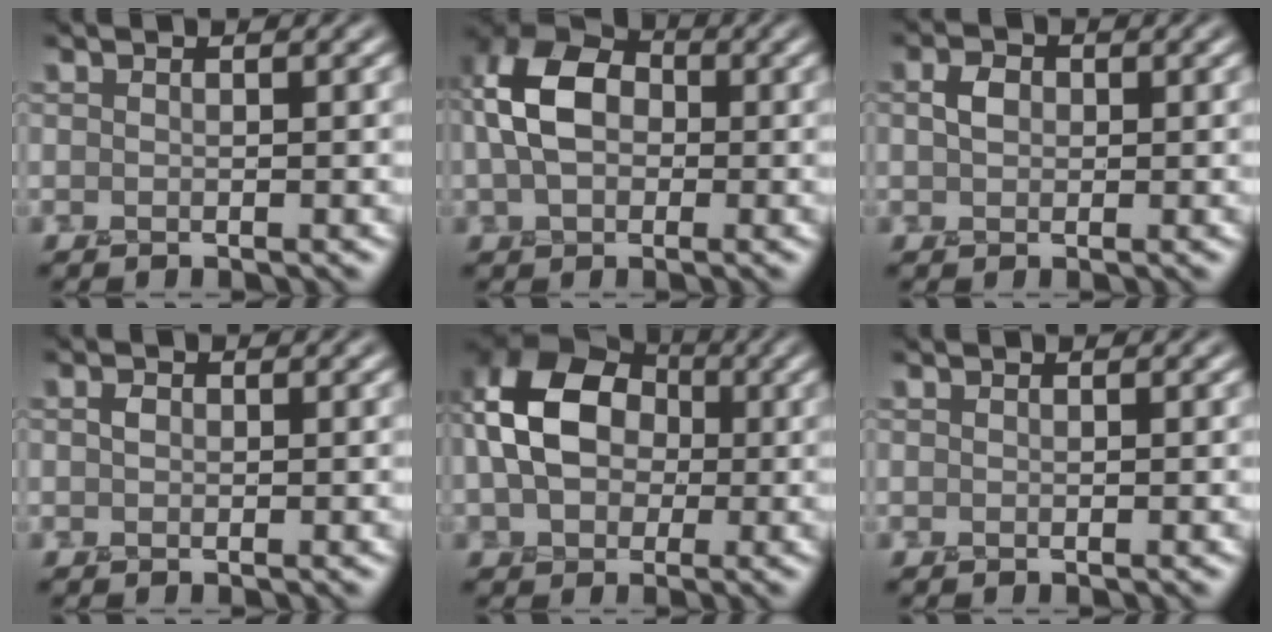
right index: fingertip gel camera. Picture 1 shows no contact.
{"total": 7.2, "force": [0.9, 5.0, 5.0], "torque": [-0.113, 0.025, 0.007]}
{"total": 1.8, "force": [0.5, 1.5, 0.9], "torque": [-0.017, 0.009, 0.005]}
{"total": 0.8, "force": [0.2, 0.7, 0.4], "torque": [-0.006, 0.008, 0.003]}
{"total": 11.0, "force": [1.4, 8.6, 6.7], "torque": [-0.123, 0.040, 0.004]}
{"total": 0.0}